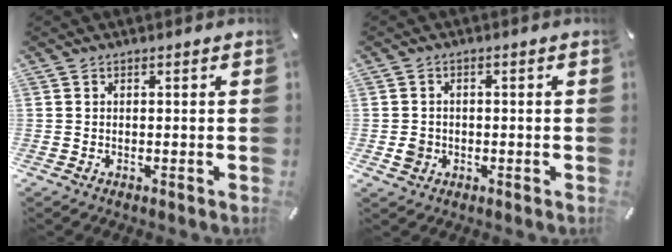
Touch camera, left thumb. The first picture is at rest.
{"total": 3.2, "force": [-0.6, 3.0, 0.9], "torque": [-0.007, 0.001, -0.013]}